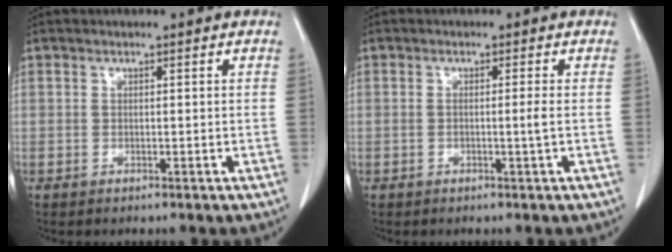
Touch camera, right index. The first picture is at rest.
{"total": 1.4, "force": [-0.1, -0.5, 1.3], "torque": [-0.017, 0.000, -0.001]}